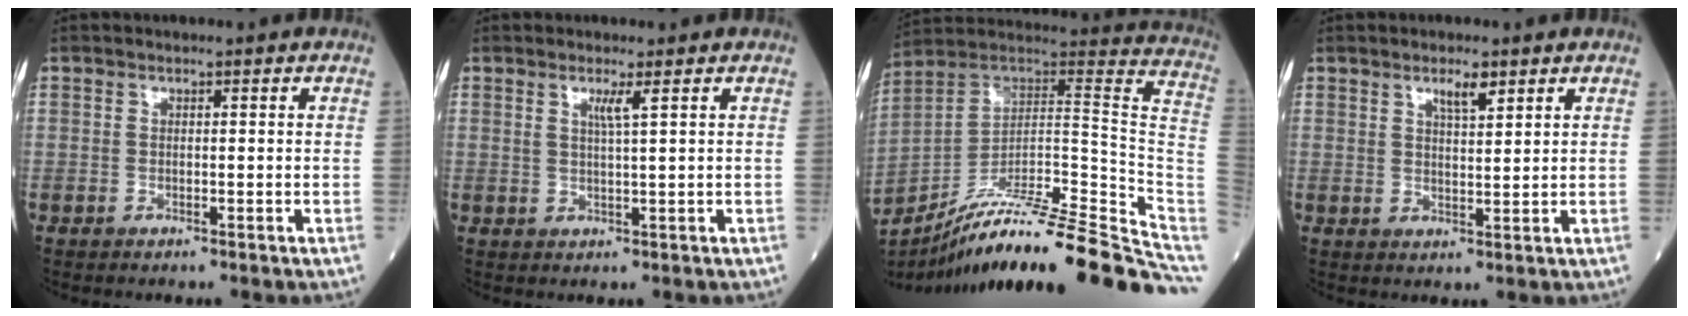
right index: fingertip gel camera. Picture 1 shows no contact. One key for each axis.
{"total": 2.1, "fx": 1.0, "fy": -0.4, "fz": 1.8, "tx": -0.037, "ty": -0.006, "tz": 0.020}
{"total": 29.7, "fx": -23.3, "fy": 0.7, "fz": 18.5, "tx": -0.157, "ty": 0.014, "tz": -0.349}
{"total": 3.2, "fx": 2.1, "fy": 0.6, "fz": 2.4, "tx": -0.042, "ty": -0.001, "tz": 0.037}